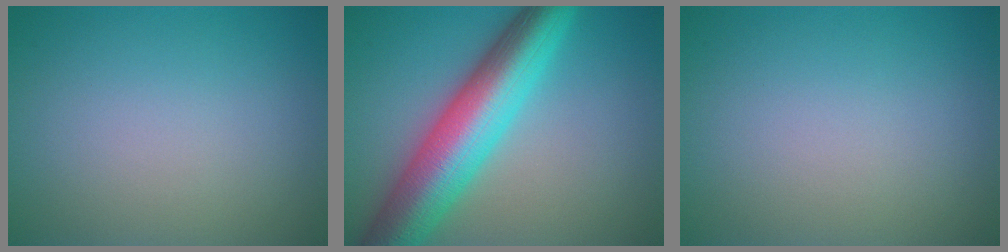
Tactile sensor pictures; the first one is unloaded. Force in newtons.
{"total": 10.3, "press": 10.3, "slide": 0.3}
{"total": 0.0}